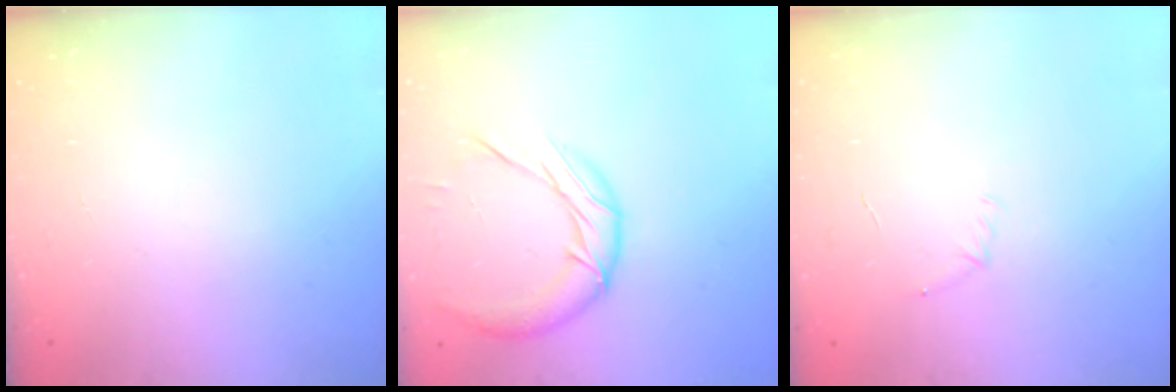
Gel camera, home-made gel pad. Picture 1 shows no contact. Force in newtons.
{"total": 13.1, "press": 13.0, "slide": 1.0}
{"total": 4.2, "press": 4.0, "slide": 1.1}